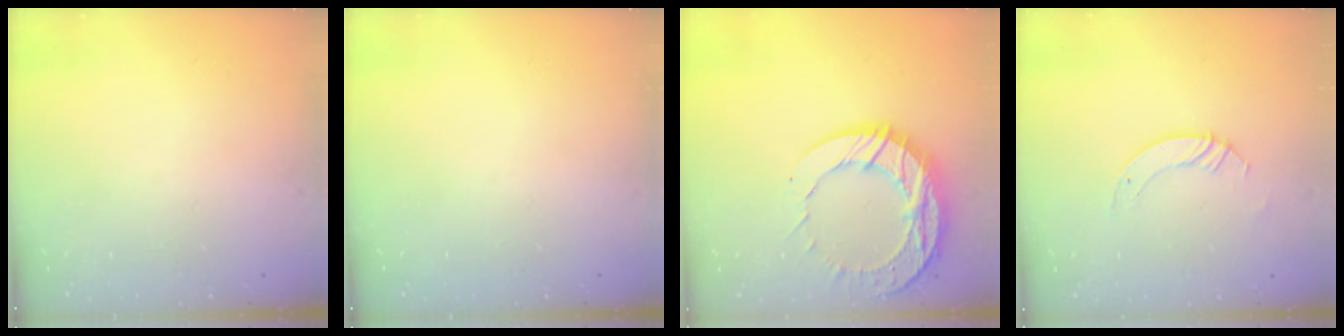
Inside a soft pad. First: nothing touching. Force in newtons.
{"total": 0.0}
{"total": 16.1, "press": 16.1, "slide": 1.3}
{"total": 4.4, "press": 4.4, "slide": 0.1}